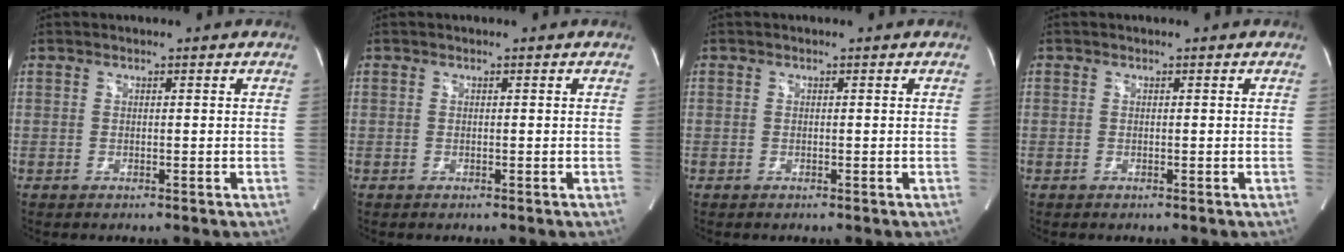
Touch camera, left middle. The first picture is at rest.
{"total": 0.0}
{"total": 0.0}
{"total": 0.0}